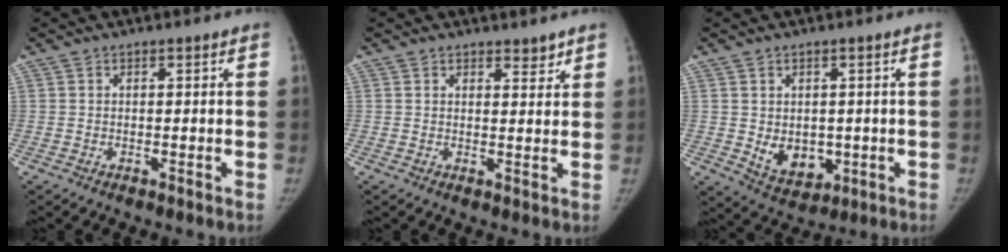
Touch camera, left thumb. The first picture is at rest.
{"total": 2.4, "force": [2.0, 1.1, 0.8], "torque": [0.006, -0.014, 0.027]}
{"total": 7.2, "force": [-0.6, 5.5, 4.6], "torque": [-0.044, -0.012, 0.012]}